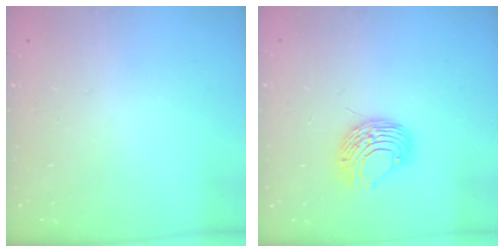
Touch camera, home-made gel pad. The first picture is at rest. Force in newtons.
{"total": 8.9, "press": 8.9, "slide": 0.7}